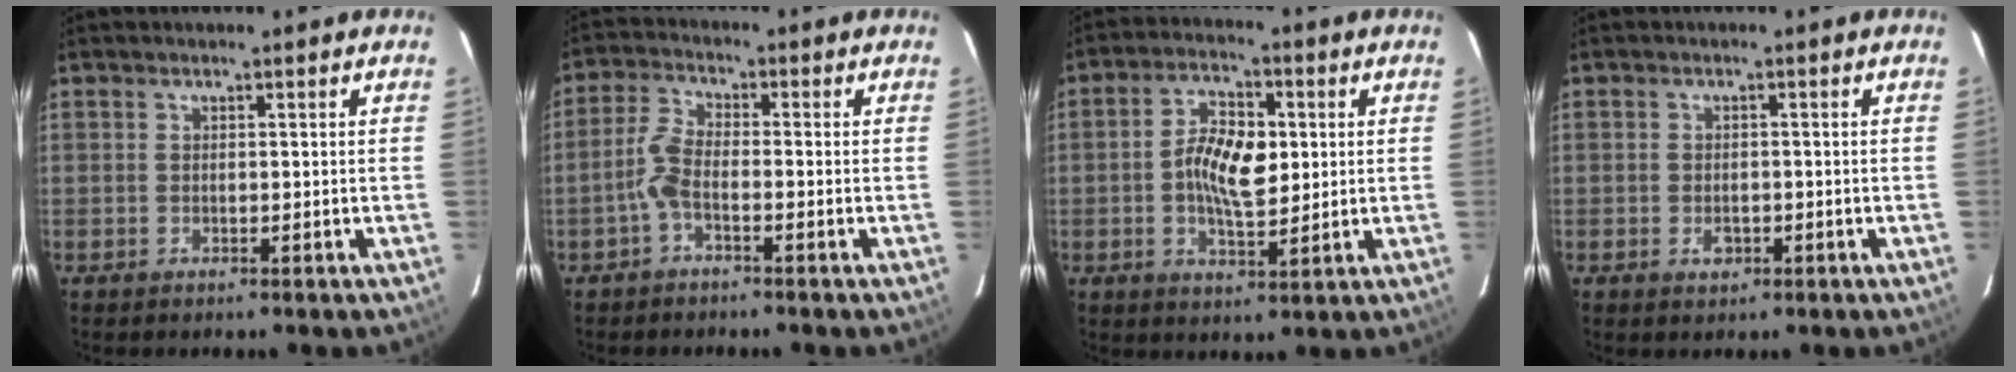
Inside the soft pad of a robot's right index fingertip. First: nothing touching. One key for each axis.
{"total": 4.1, "fx": -2.0, "fy": 1.4, "fz": 3.3, "tx": -0.081, "ty": 0.010, "tz": -0.044}
{"total": 9.0, "fx": 0.4, "fy": 4.3, "fz": 7.8, "tx": -0.149, "ty": 0.012, "tz": 0.005}
{"total": 2.2, "fx": -0.8, "fy": 1.6, "fz": 1.2, "tx": -0.022, "ty": 0.000, "tz": -0.011}